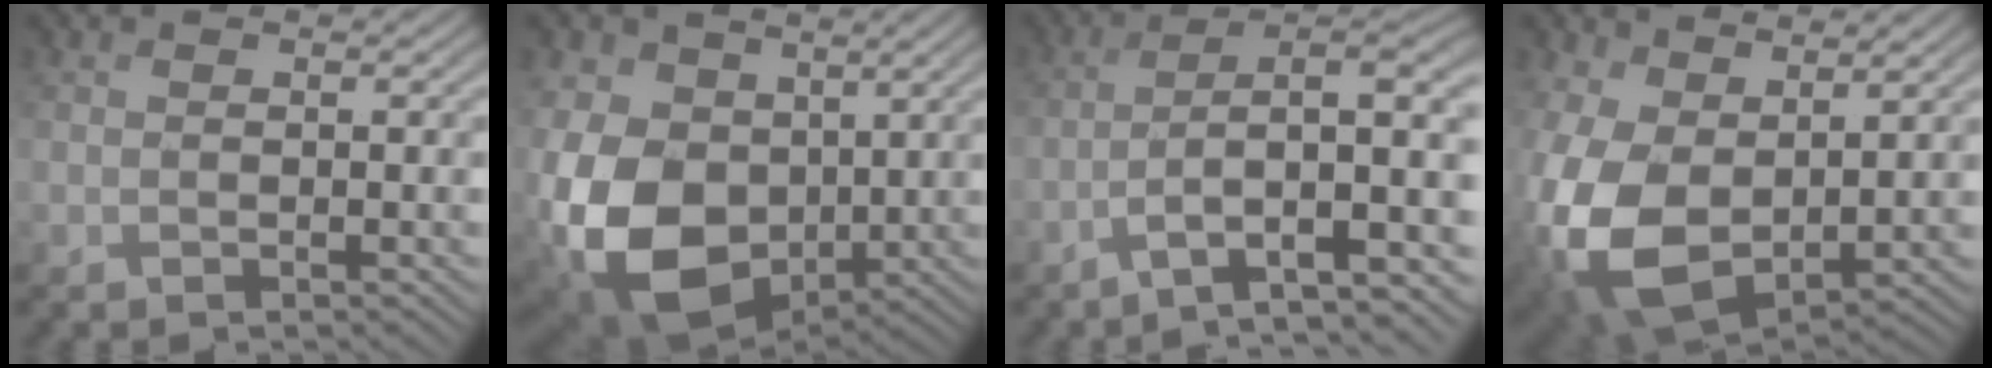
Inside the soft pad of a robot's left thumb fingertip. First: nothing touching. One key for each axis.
{"total": 17.1, "fx": -0.4, "fy": 12.1, "fz": 12.0, "tx": -0.297, "ty": -0.040, "tz": 0.002}
{"total": 9.6, "fx": -3.7, "fy": 2.6, "fz": 8.5, "tx": -0.144, "ty": 0.002, "tz": -0.065}
{"total": 11.9, "fx": 1.1, "fy": 8.0, "fz": 8.7, "tx": -0.243, "ty": -0.020, "tz": 0.023}